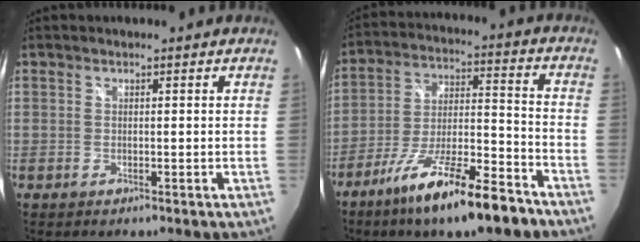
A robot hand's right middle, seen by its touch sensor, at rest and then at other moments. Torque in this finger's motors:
{"motor_torque": [1.25, -0.88, 0.96, 0.21]}